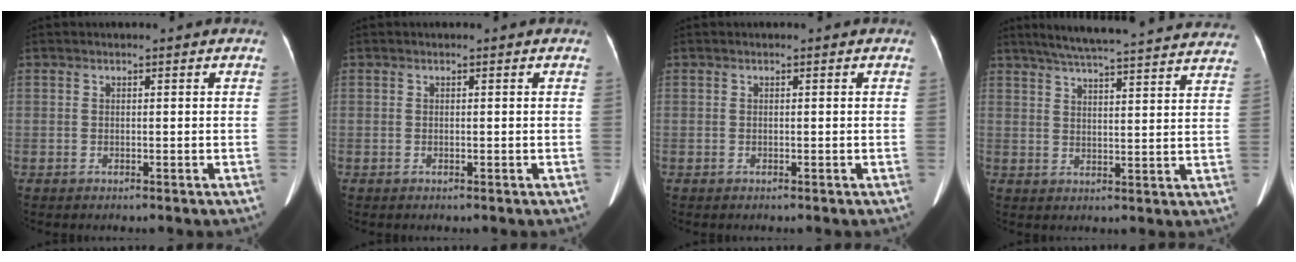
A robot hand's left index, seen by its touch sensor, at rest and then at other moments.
{"total": 0.0}
{"total": 0.0}
{"total": 26.4, "force": [24.2, 1.8, 10.4], "torque": [-0.163, -0.015, 0.299]}